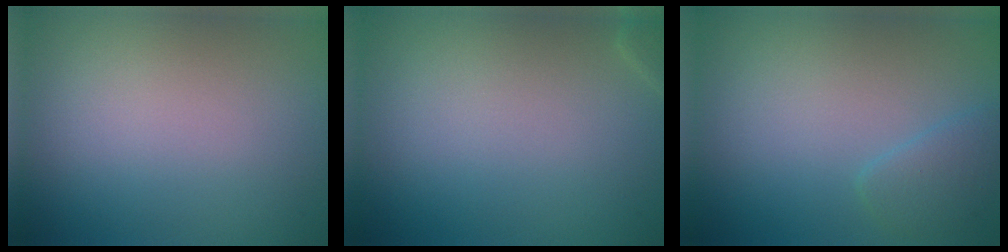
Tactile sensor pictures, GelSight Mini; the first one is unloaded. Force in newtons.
{"total": 0.6, "press": 0.6, "slide": 0.0}
{"total": 1.6, "press": 1.6, "slide": 0.2}